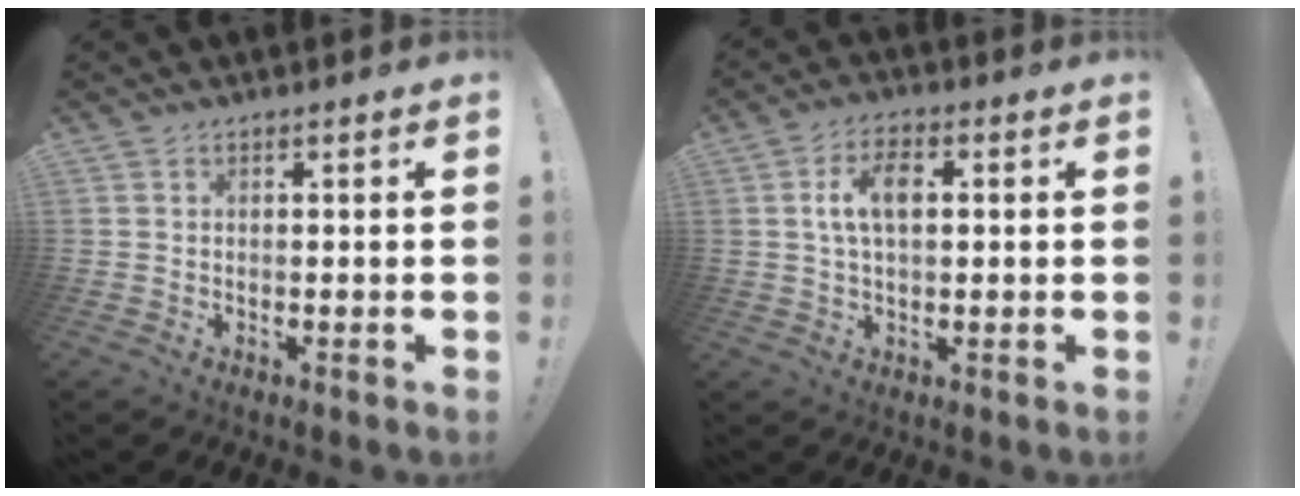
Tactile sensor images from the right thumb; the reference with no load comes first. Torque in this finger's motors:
{"motor_torque": [0.05, 0.06, 0.00, 0.00, 0.00]}